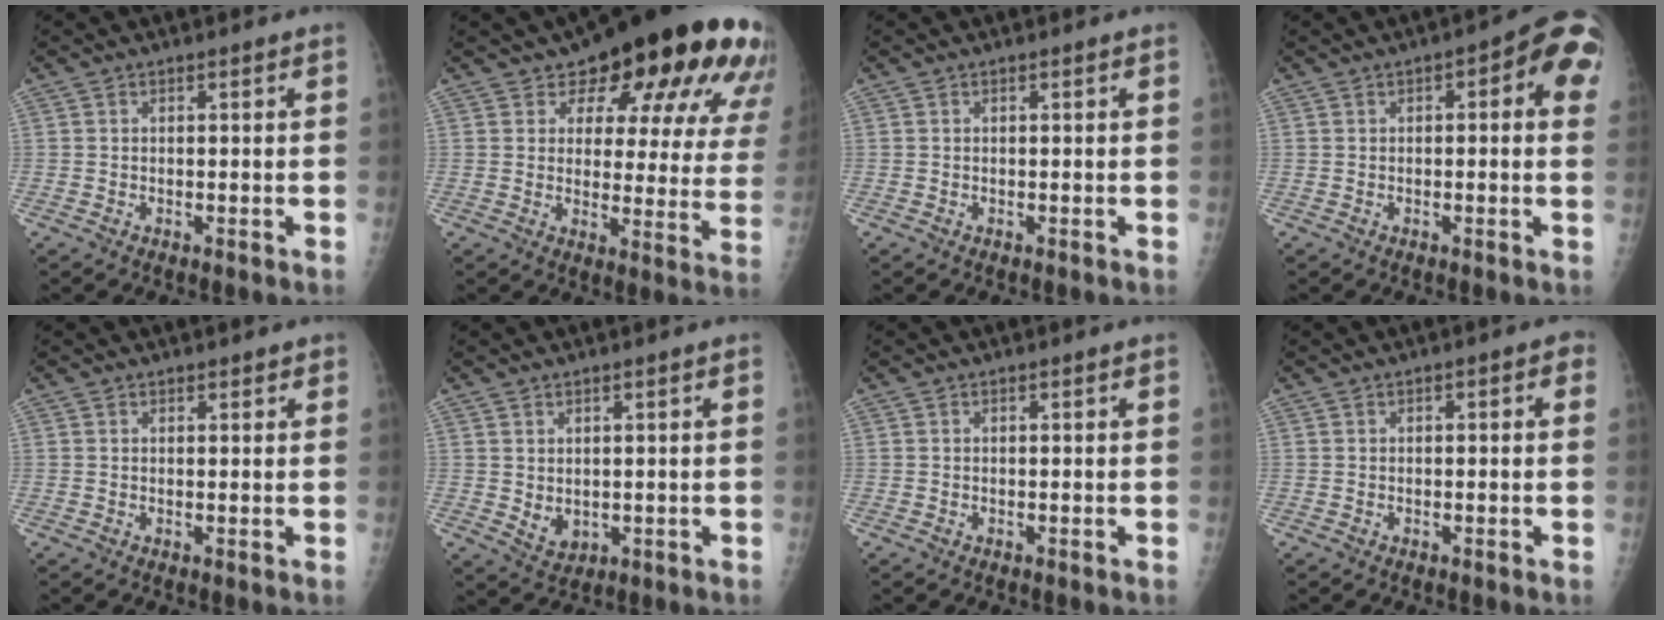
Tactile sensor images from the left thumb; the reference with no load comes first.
{"total": 23.5, "force": [15.1, 10.0, 15.0], "torque": [-0.166, -0.054, 0.182]}
{"total": 0.0}
{"total": 9.8, "force": [2.7, 3.7, 8.7], "torque": [-0.075, 0.015, 0.020]}
{"total": 1.3, "force": [1.1, 0.7, 0.3], "torque": [0.009, -0.005, 0.009]}
{"total": 3.5, "force": [0.7, 2.6, 2.2], "torque": [-0.030, -0.014, 0.026]}
{"total": 0.0}
{"total": 2.0, "force": [0.6, 1.0, 1.6], "torque": [-0.014, 0.007, 0.002]}